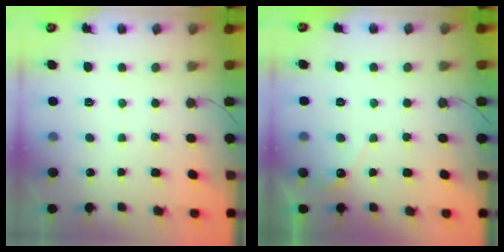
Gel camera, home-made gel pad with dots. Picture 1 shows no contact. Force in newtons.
{"total": 4.1, "press": 4.1, "slide": 0.3}